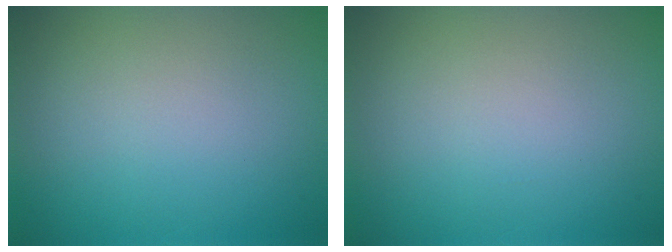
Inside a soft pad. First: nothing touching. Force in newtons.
{"total": 0.0}